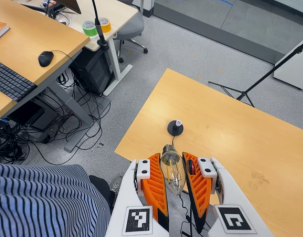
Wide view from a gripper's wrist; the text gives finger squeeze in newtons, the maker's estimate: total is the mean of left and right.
{"total": 22.4, "left": 24.9, "right": 19.9}